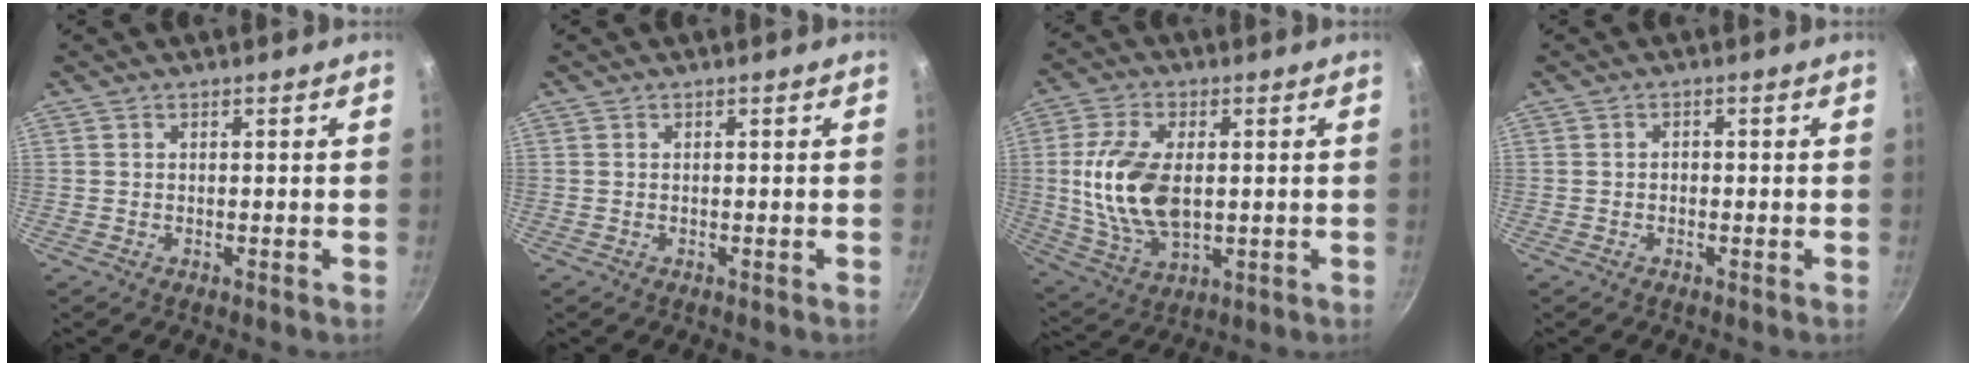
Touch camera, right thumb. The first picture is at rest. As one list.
[{"total": 0.0}, {"total": 14.9, "force": [0.9, 8.5, 12.2], "torque": [-0.229, -0.005, 0.022]}, {"total": 0.9, "force": [-0.3, 0.7, 0.5], "torque": [-0.009, 0.005, -0.004]}]